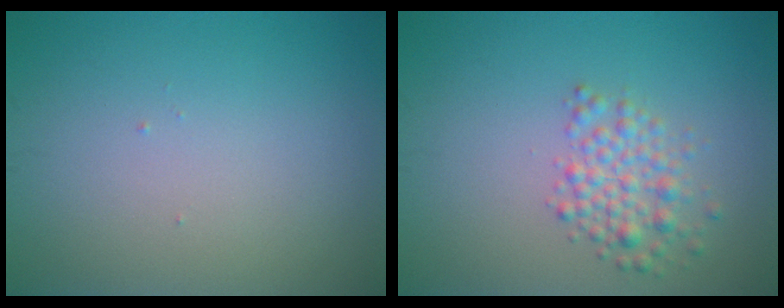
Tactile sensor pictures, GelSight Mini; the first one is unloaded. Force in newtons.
{"total": 2.8, "press": 2.8, "slide": 0.0}